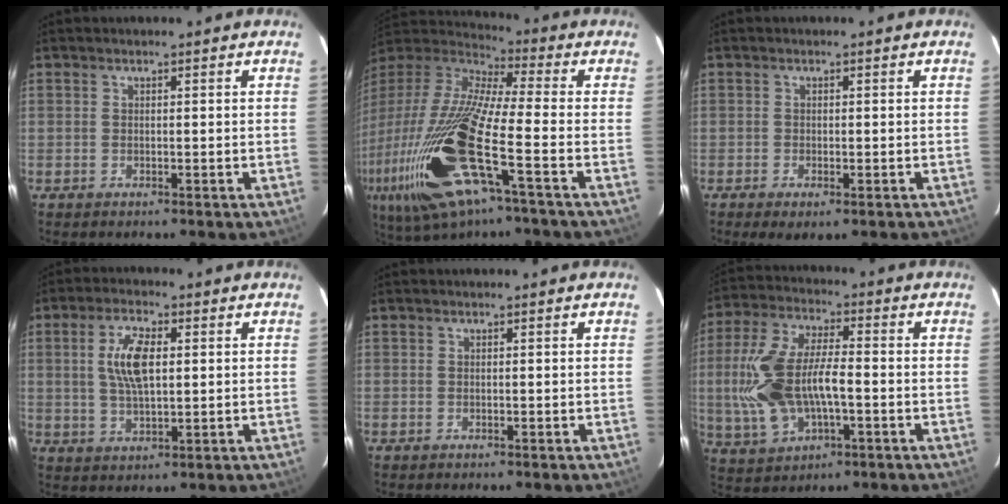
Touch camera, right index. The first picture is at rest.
{"total": 28.4, "force": [-10.3, 5.9, 25.8], "torque": [-0.518, -0.067, -0.201]}
{"total": 3.4, "force": [-2.0, 1.3, 2.5], "torque": [-0.051, -0.015, -0.029]}
{"total": 7.9, "force": [1.5, 3.2, 7.1], "torque": [-0.138, 0.007, 0.029]}
{"total": 0.0}
{"total": 16.6, "force": [-2.3, 8.2, 14.3], "torque": [-0.313, 0.003, -0.035]}